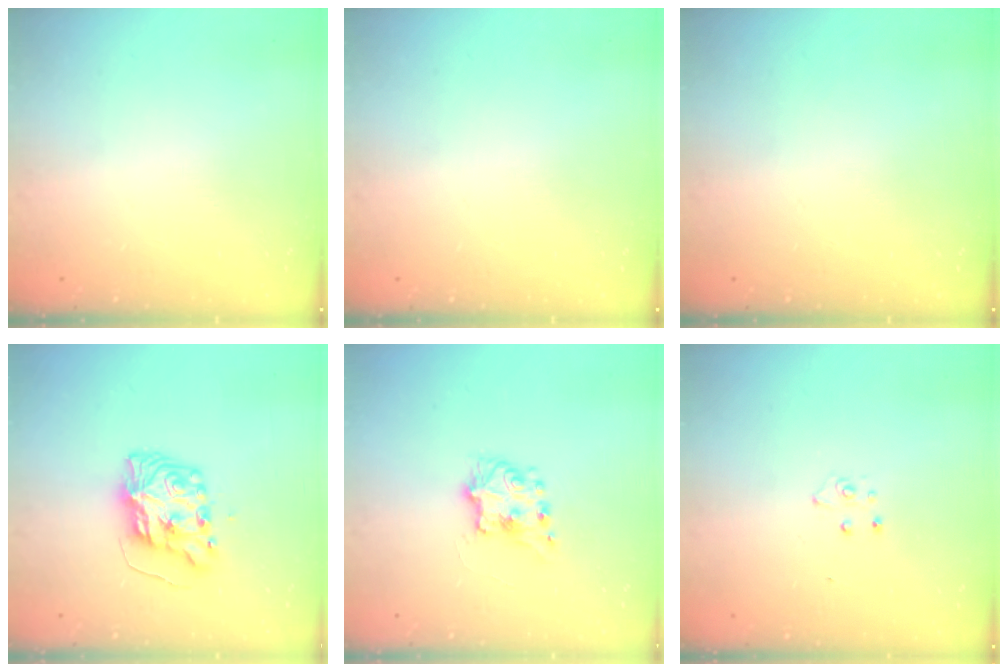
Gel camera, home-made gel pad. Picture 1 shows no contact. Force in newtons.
{"total": 0.0}
{"total": 0.0}
{"total": 9.1, "press": 9.0, "slide": 0.6}
{"total": 7.8, "press": 7.8, "slide": 0.3}
{"total": 3.9, "press": 3.9, "slide": 0.3}